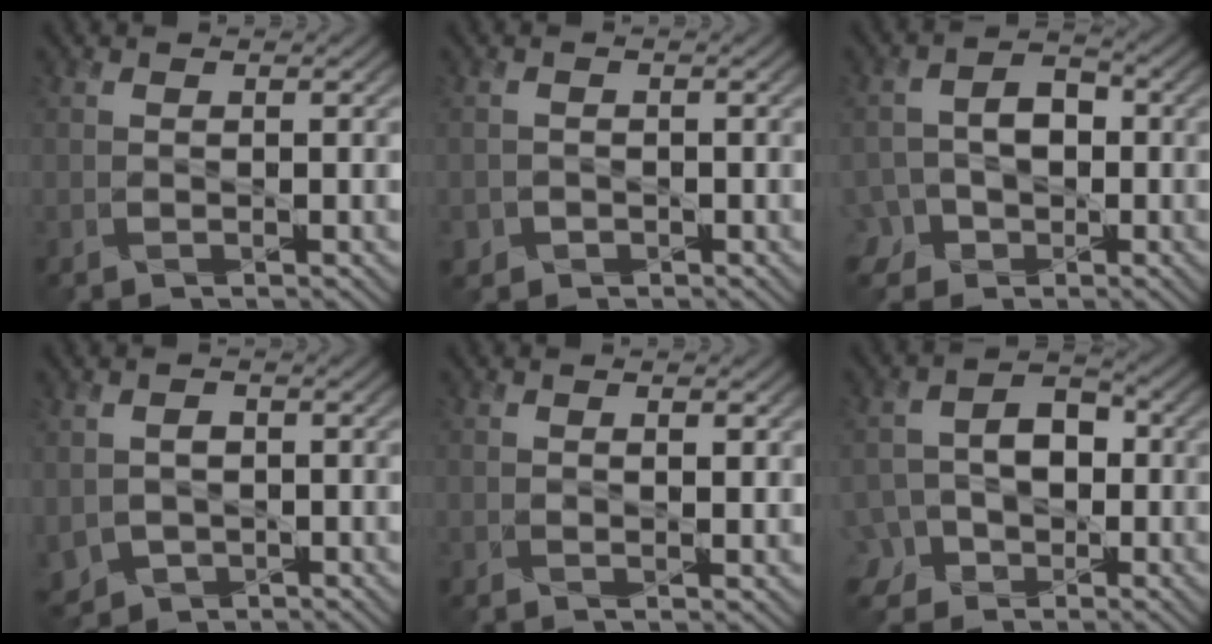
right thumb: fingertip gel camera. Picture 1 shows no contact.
{"total": 1.3, "force": [-0.8, 1.0, -0.4], "torque": [0.012, -0.004, -0.016]}
{"total": 6.0, "force": [-2.0, 4.8, 2.8], "torque": [-0.036, 0.004, -0.041]}
{"total": 3.1, "force": [-0.4, 2.7, 1.4], "torque": [-0.045, -0.008, -0.004]}
{"total": 1.1, "force": [0.5, 0.2, 0.9], "torque": [-0.014, 0.000, 0.011]}
{"total": 7.0, "force": [-2.2, 5.6, 3.5], "torque": [-0.047, 0.005, -0.047]}